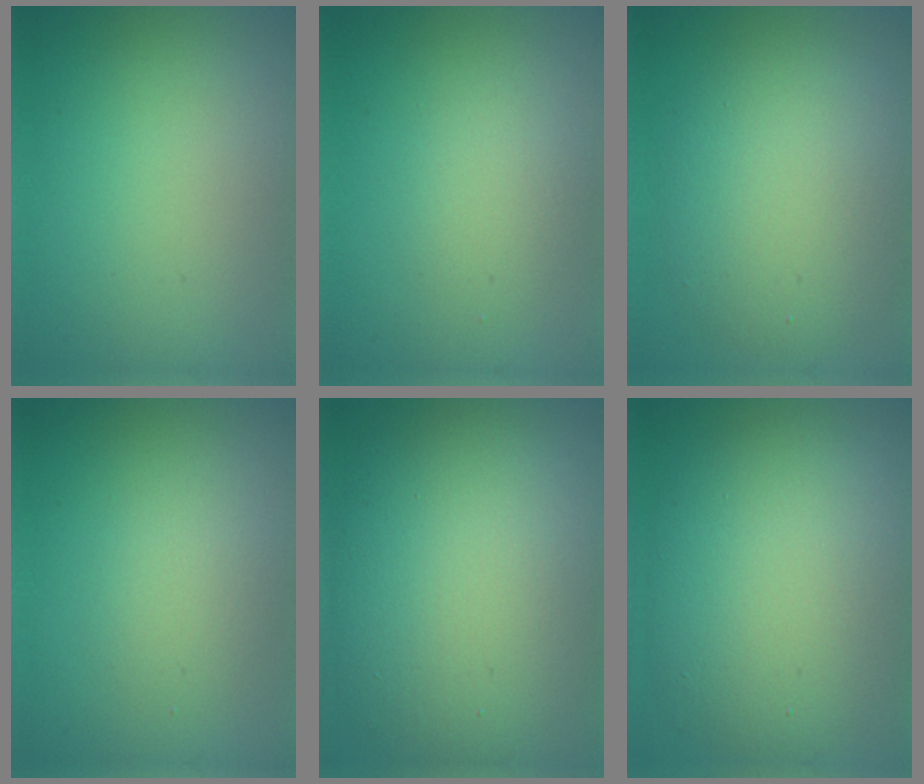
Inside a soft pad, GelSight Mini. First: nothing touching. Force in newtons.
{"total": 2.1, "press": 2.1, "slide": 0.1}
{"total": 6.8, "press": 6.8, "slide": 0.3}
{"total": 2.2, "press": 2.2, "slide": 0.1}
{"total": 14.9, "press": 14.9, "slide": 0.8}
{"total": 11.4, "press": 11.4, "slide": 0.6}